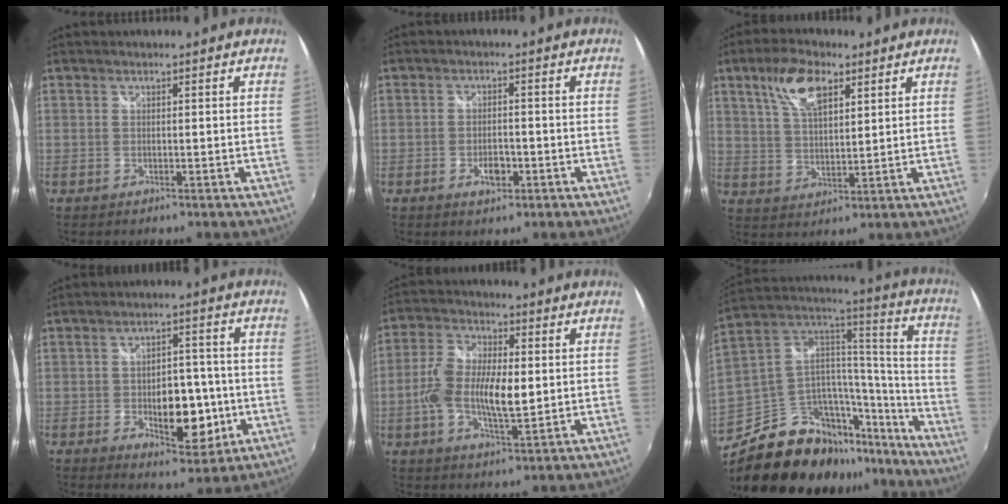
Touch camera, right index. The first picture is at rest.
{"total": 3.9, "force": [-1.6, 2.1, 2.8], "torque": [-0.055, -0.003, -0.027]}
{"total": 9.5, "force": [5.0, 4.2, 6.9], "torque": [-0.130, 0.015, 0.094]}
{"total": 11.0, "force": [-2.8, 5.9, 8.9], "torque": [-0.139, 0.000, -0.028]}
{"total": 11.0, "force": [-0.8, 4.7, 9.9], "torque": [-0.198, 0.002, -0.021]}
{"total": 24.0, "force": [-16.8, 13.5, 10.6], "torque": [-0.185, 0.068, -0.255]}